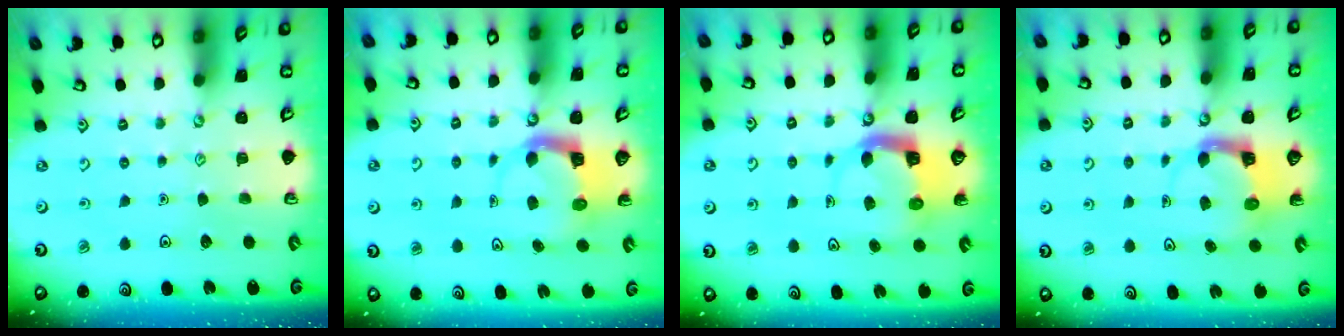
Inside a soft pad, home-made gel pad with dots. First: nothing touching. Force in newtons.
{"total": 3.9, "press": 3.9, "slide": 0.3}
{"total": 4.8, "press": 4.8, "slide": 0.5}
{"total": 3.8, "press": 3.8, "slide": 0.3}